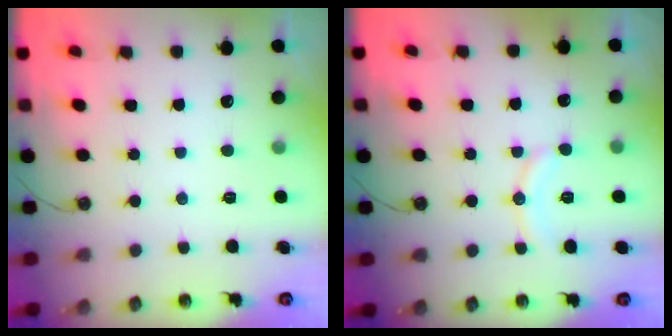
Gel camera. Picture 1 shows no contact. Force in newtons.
{"total": 7.7, "press": 7.7, "slide": 0.2}